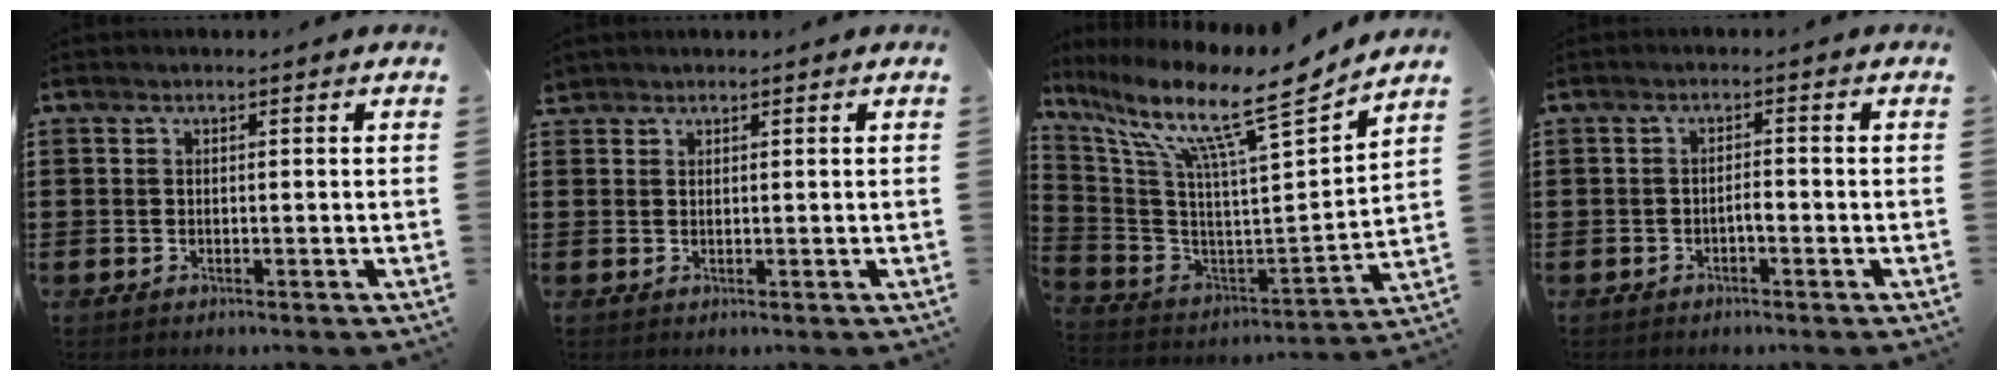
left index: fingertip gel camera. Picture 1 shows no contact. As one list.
[{"total": 0.9, "force": [0.9, 0.3, 0.0], "torque": [-0.003, 0.001, 0.018]}, {"total": 12.1, "force": [8.6, 0.9, 8.4], "torque": [-0.175, -0.063, 0.127]}, {"total": 1.5, "force": [-0.8, 0.2, 1.3], "torque": [-0.025, 0.000, -0.015]}]